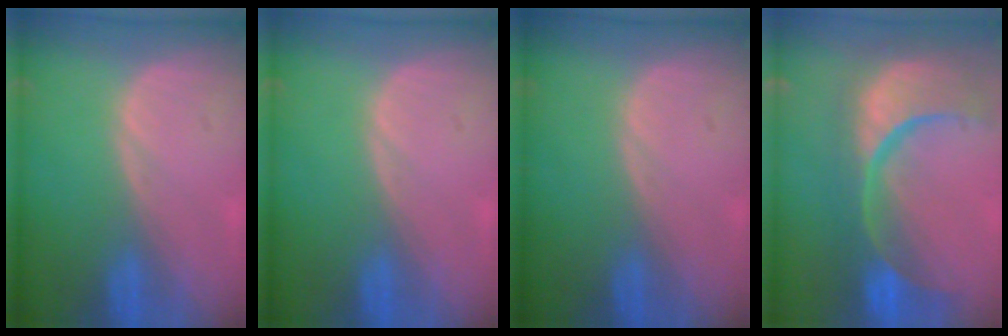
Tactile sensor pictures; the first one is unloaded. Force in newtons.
{"total": 0.0}
{"total": 0.0}
{"total": 14.5, "press": 11.5, "slide": 8.9}